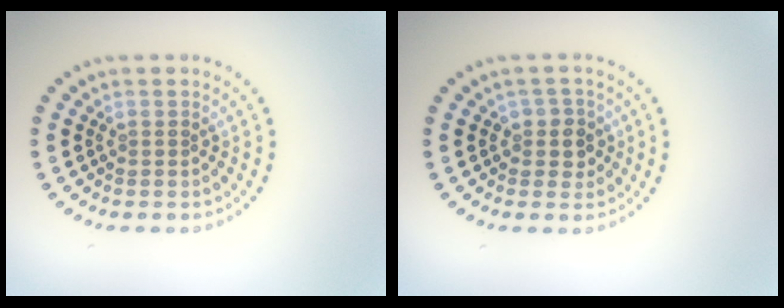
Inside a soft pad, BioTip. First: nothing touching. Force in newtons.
{"total": 1.8, "press": 1.7, "slide": 0.8}